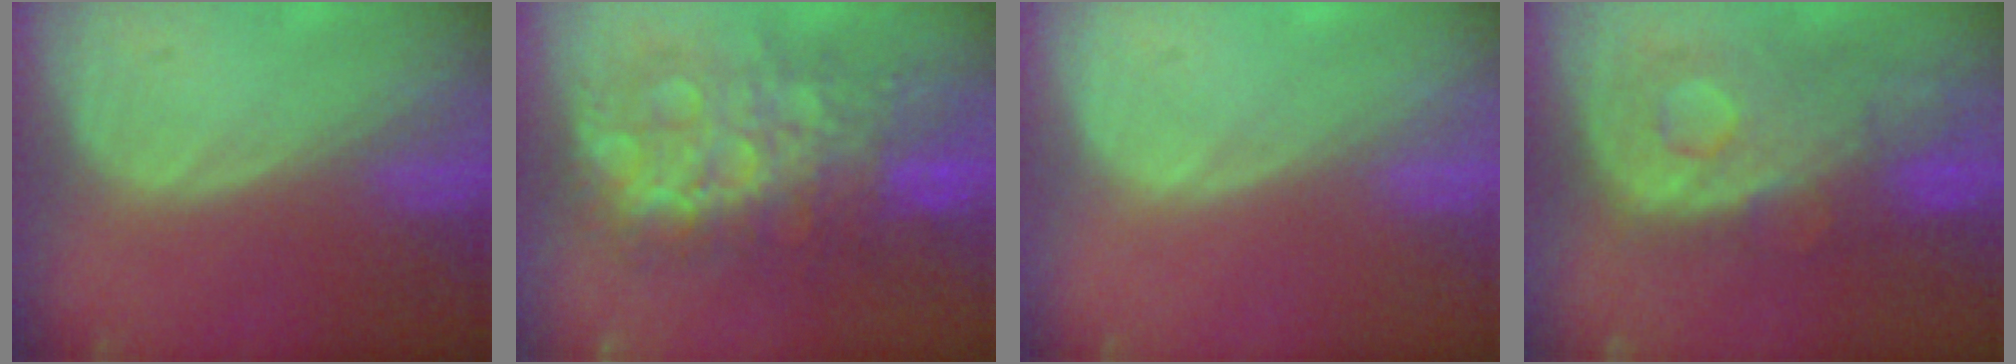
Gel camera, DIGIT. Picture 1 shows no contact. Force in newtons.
{"total": 12.2, "press": 12.2, "slide": 1.3}
{"total": 0.0}
{"total": 10.5, "press": 9.4, "slide": 4.7}